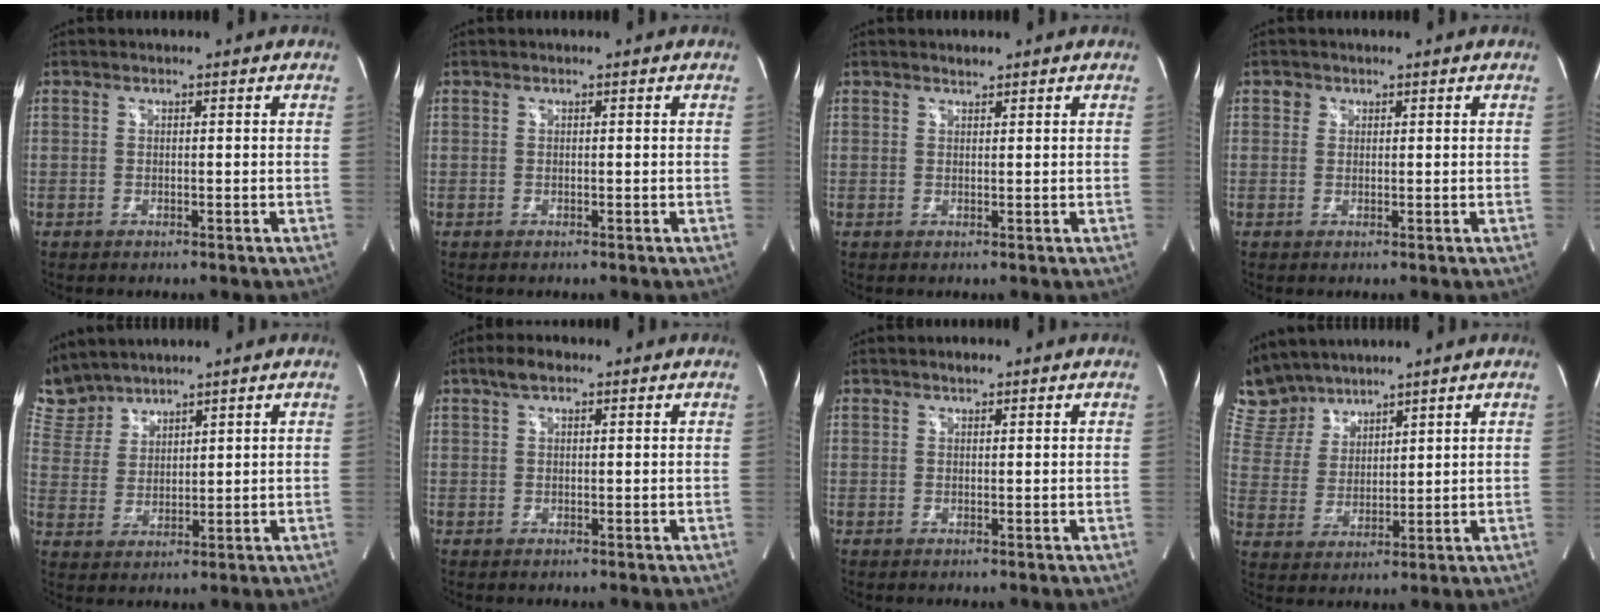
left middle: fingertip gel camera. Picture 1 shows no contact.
{"total": 0.0}
{"total": 0.8, "force": [0.8, 0.1, 0.1], "torque": [-0.010, -0.002, 0.014]}
{"total": 0.9, "force": [0.5, 0.8, 0.0], "torque": [0.009, -0.001, 0.004]}
{"total": 7.1, "force": [7.0, 1.5, 0.3], "torque": [-0.023, 0.013, 0.158]}
{"total": 2.8, "force": [1.8, 1.2, 1.9], "torque": [-0.041, 0.014, 0.033]}
{"total": 0.9, "force": [0.7, 0.3, 0.4], "torque": [-0.013, 0.002, 0.013]}
{"total": 8.7, "force": [8.3, 2.7, 0.7], "torque": [-0.030, 0.016, 0.183]}